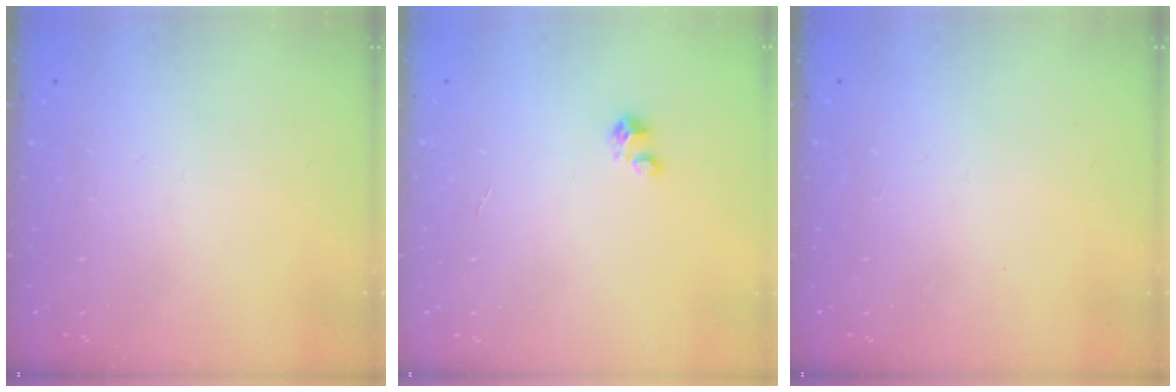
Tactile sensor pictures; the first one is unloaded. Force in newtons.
{"total": 2.1, "press": 2.1, "slide": 0.1}
{"total": 0.0}